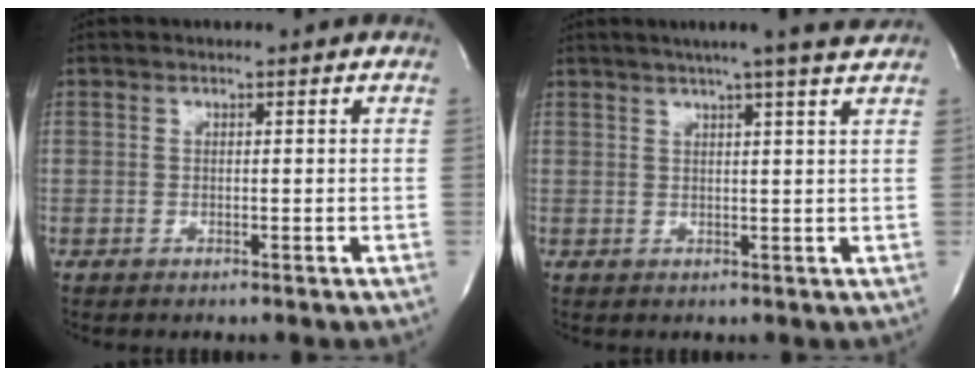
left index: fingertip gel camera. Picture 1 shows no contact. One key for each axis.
{"total": 8.4, "fx": 6.8, "fy": -1.2, "fz": 4.7, "tx": -0.073, "ty": 0.003, "tz": 0.075}